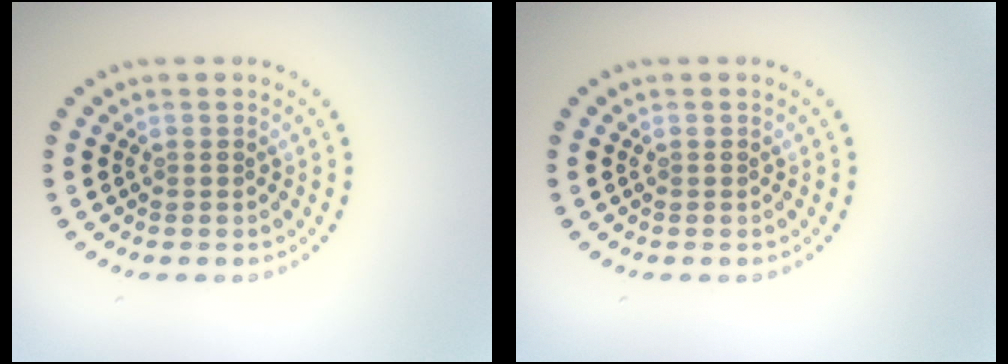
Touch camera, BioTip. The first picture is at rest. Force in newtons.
{"total": 0.0}